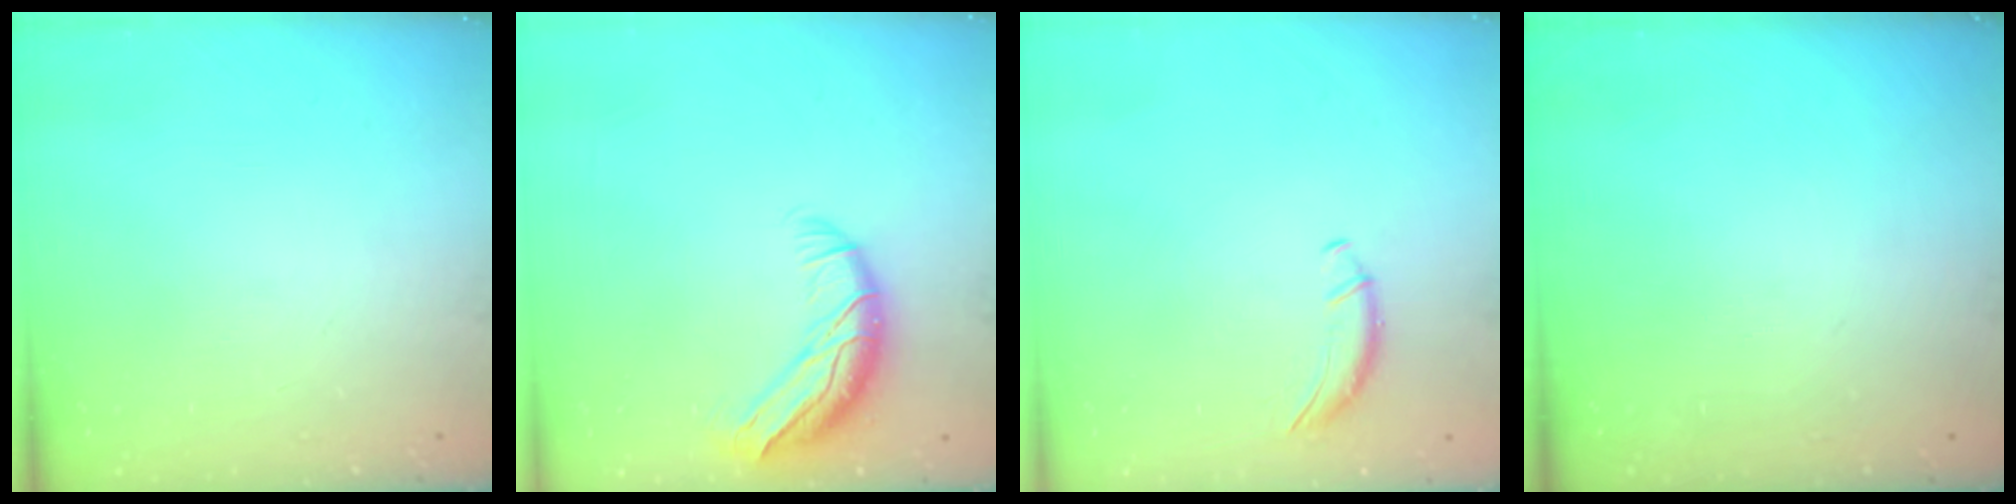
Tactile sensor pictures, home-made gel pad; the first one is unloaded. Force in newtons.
{"total": 10.8, "press": 10.5, "slide": 2.6}
{"total": 0.0}
{"total": 0.0}